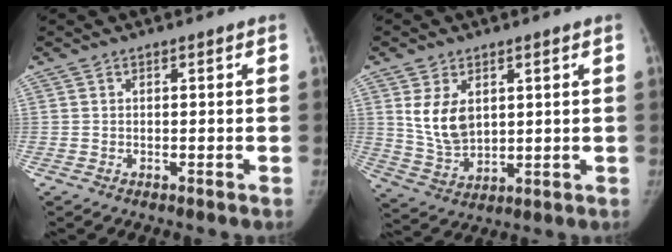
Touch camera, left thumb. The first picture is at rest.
{"total": 8.4, "force": [2.5, 5.5, 5.8], "torque": [-0.088, -0.017, 0.066]}